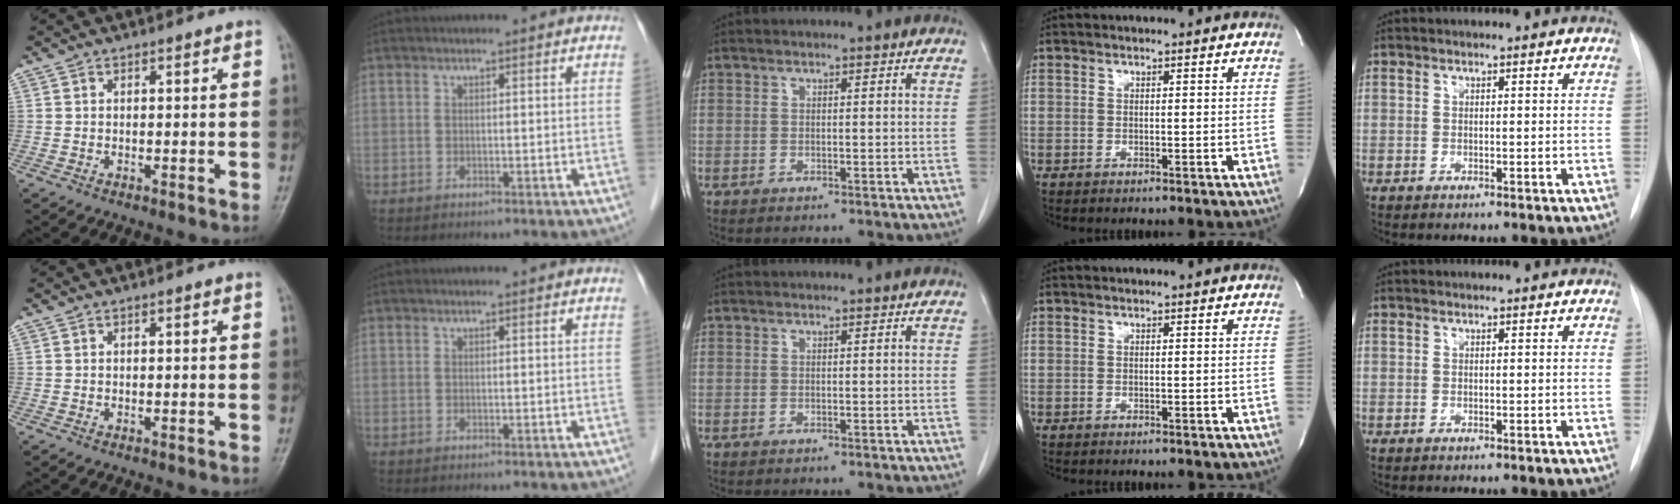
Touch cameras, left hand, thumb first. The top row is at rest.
{}